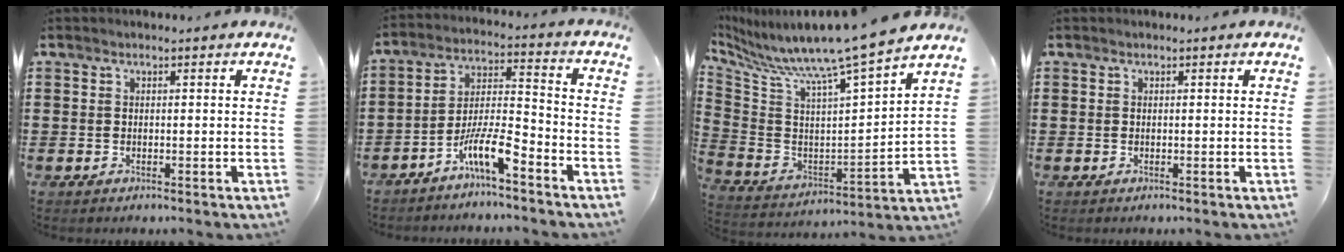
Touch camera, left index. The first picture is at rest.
{"total": 8.9, "force": [-6.6, 1.5, 5.7], "torque": [-0.128, -0.003, -0.131]}
{"total": 9.3, "force": [8.2, -1.9, 3.9], "torque": [-0.107, -0.080, 0.122]}
{"total": 0.0}